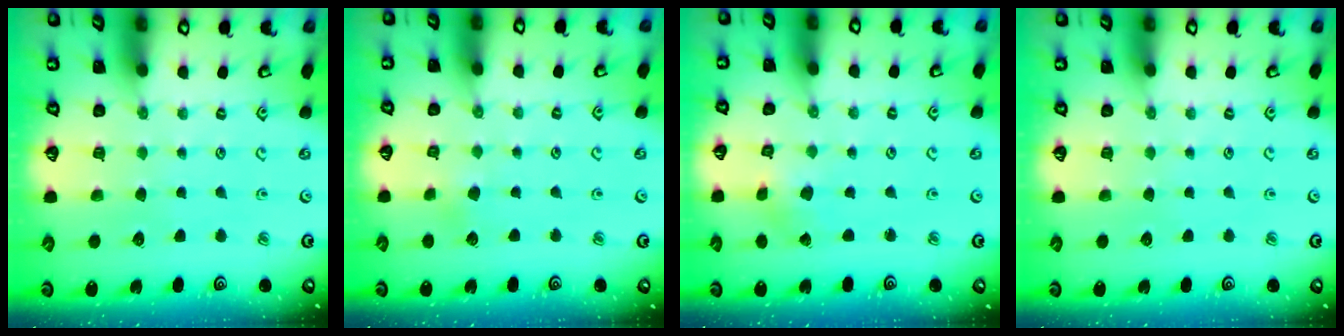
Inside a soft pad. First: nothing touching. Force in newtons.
{"total": 2.1, "press": 2.0, "slide": 0.6}
{"total": 1.1, "press": 1.0, "slide": 0.1}
{"total": 0.0}